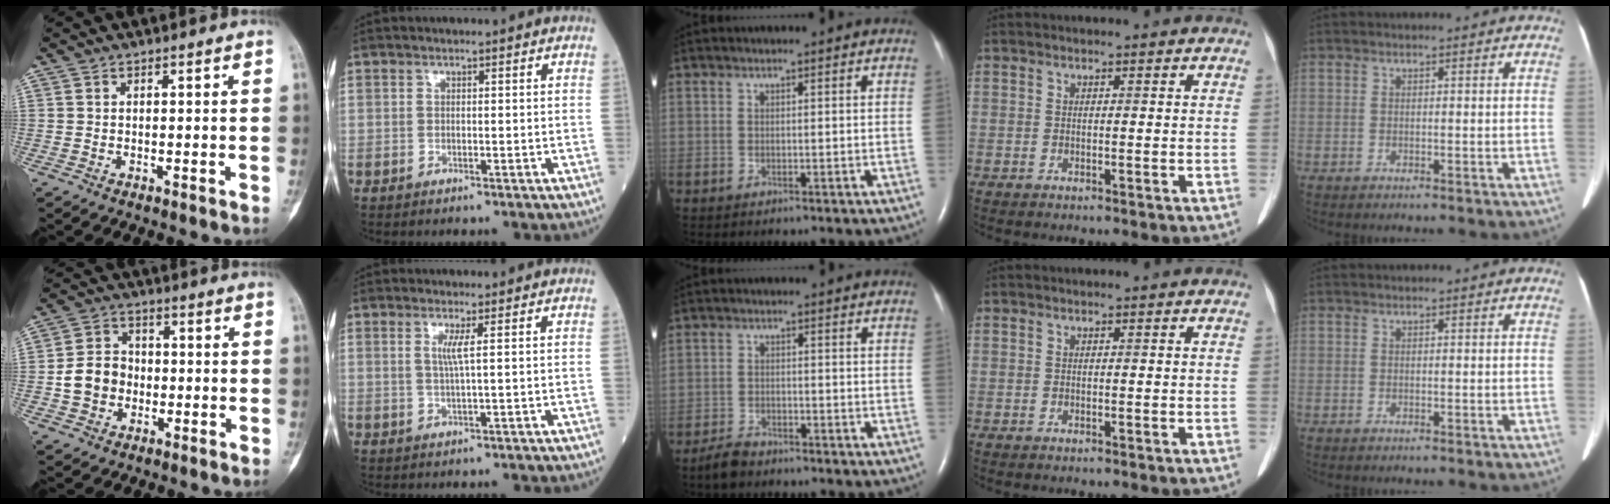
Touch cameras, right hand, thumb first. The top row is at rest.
{"thumb": {"total": 7.8, "force": [-1.4, 6.6, 3.8], "torque": [-0.051, 0.022, -0.031]}, "index": {"total": 2.1, "force": [0.6, -0.5, 2.0], "torque": [-0.044, -0.002, 0.012]}, "middle": {"total": 3.1, "force": [-2.7, 1.1, 1.0], "torque": [-0.033, -0.003, -0.048]}}